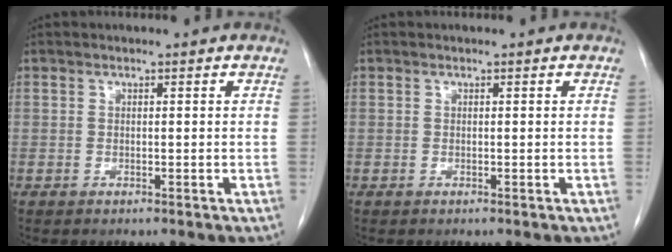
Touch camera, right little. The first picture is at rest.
{"total": 0.0}